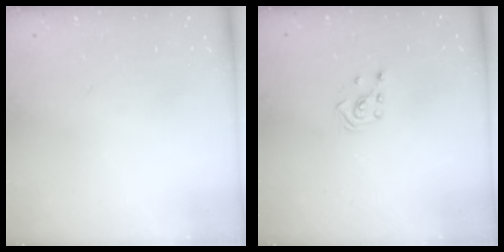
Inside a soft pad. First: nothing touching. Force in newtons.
{"total": 2.1, "press": 1.9, "slide": 0.8}